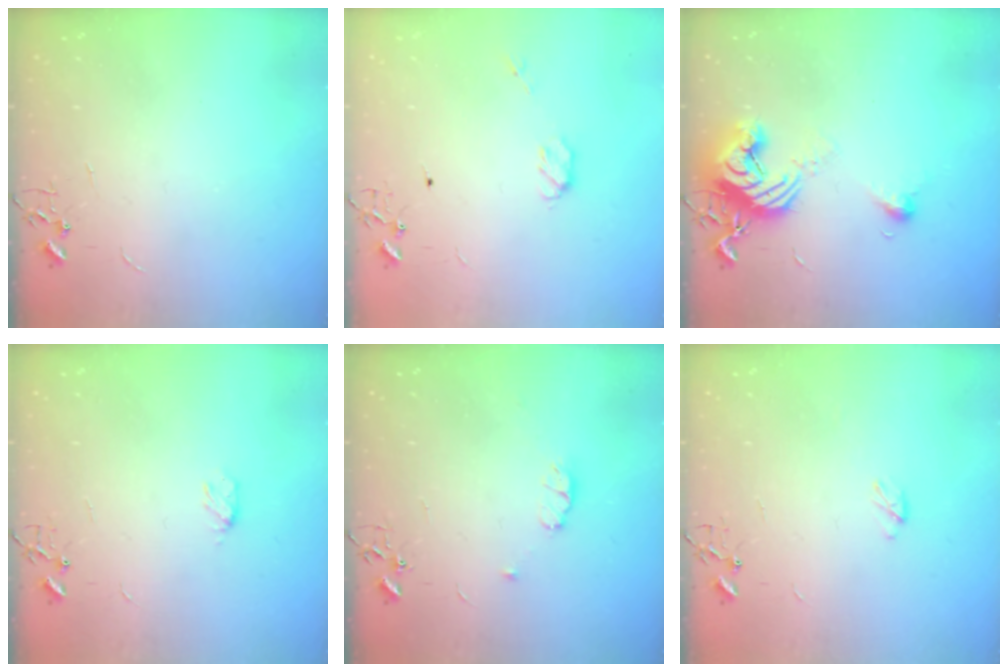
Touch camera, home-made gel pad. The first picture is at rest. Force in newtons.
{"total": 3.9, "press": 3.8, "slide": 0.8}
{"total": 12.0, "press": 11.9, "slide": 1.8}
{"total": 3.9, "press": 3.8, "slide": 0.6}
{"total": 5.3, "press": 5.1, "slide": 1.3}
{"total": 2.9, "press": 2.9, "slide": 0.4}